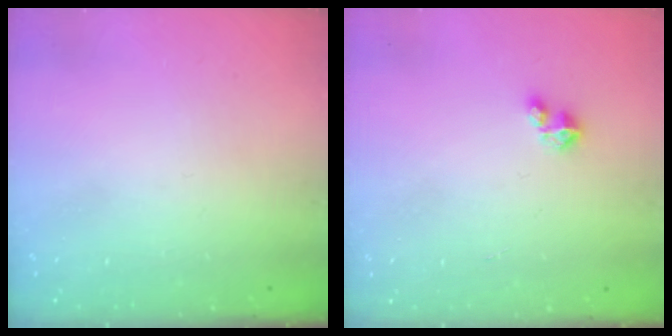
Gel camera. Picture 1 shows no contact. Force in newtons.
{"total": 2.1, "press": 2.1, "slide": 0.2}